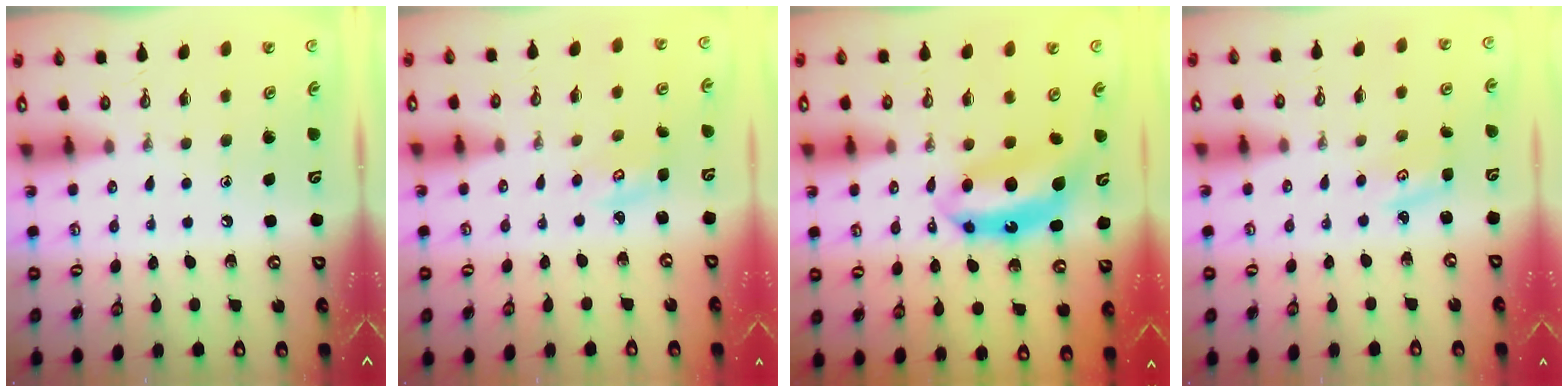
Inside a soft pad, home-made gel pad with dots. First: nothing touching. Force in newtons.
{"total": 2.7, "press": 2.7, "slide": 0.3}
{"total": 7.2, "press": 7.2, "slide": 0.7}
{"total": 2.8, "press": 2.8, "slide": 0.3}